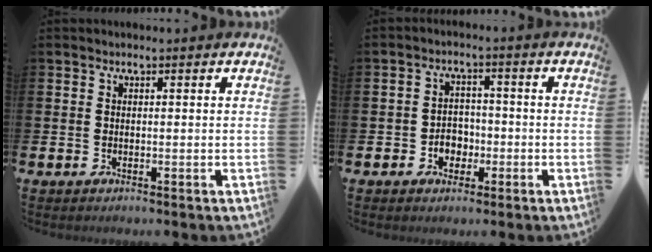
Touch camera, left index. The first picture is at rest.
{"total": 3.3, "force": [-1.4, 2.8, 1.3], "torque": [-0.018, 0.001, -0.034]}